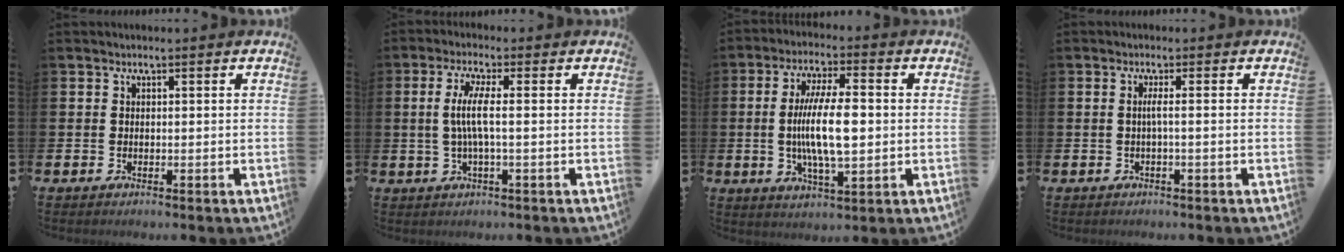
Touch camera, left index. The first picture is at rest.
{"total": 4.5, "force": [0.2, 0.5, 4.5], "torque": [-0.084, 0.000, 0.001]}
{"total": 10.2, "force": [0.1, 3.2, 9.7], "torque": [-0.177, -0.007, -0.006]}
{"total": 1.5, "force": [-0.2, -0.5, 1.4], "torque": [-0.026, -0.003, -0.008]}